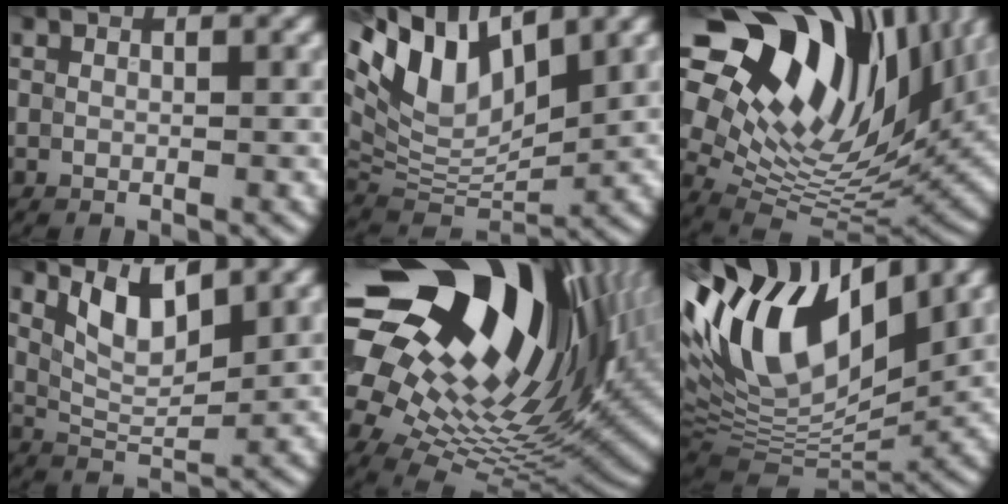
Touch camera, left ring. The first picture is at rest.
{"total": 10.6, "force": [5.5, 5.4, 7.3], "torque": [-0.156, 0.012, 0.102]}
{"total": 18.6, "force": [9.6, 9.8, 12.6], "torque": [-0.202, 0.023, 0.166]}
{"total": 4.8, "force": [2.5, 1.9, 3.7], "torque": [-0.076, -0.003, 0.048]}
{"total": 21.2, "force": [8.0, 11.4, 15.9], "torque": [-0.273, -0.011, 0.156]}
{"total": 14.3, "force": [5.4, 7.1, 11.2], "torque": [-0.205, 0.023, 0.093]}